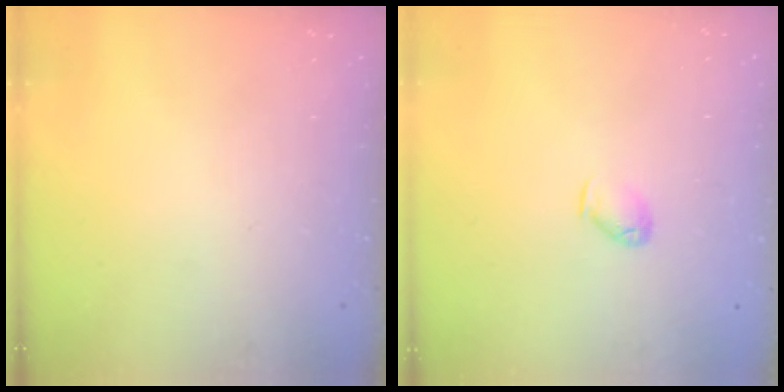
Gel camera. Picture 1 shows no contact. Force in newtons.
{"total": 3.9, "press": 3.8, "slide": 0.8}